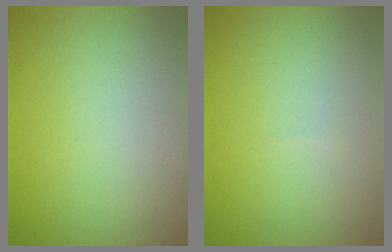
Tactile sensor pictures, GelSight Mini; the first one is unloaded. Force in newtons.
{"total": 0.0}